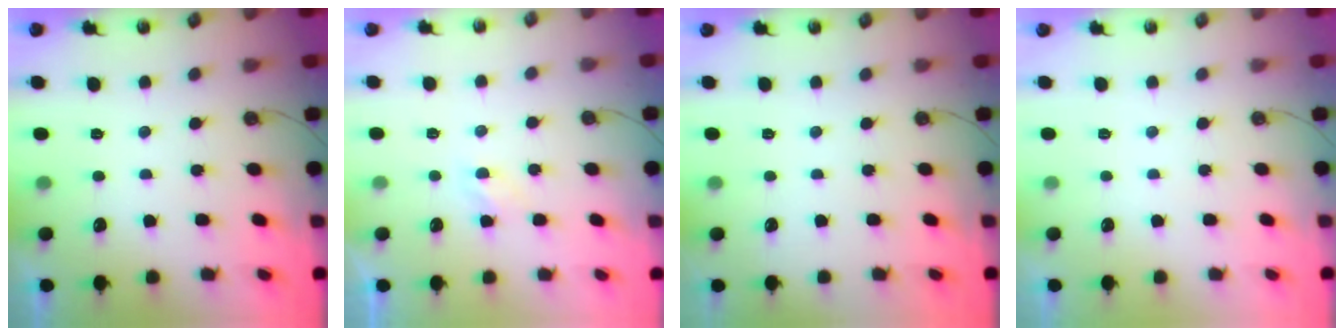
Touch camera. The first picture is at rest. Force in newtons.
{"total": 2.3, "press": 2.3, "slide": 0.4}
{"total": 0.0}
{"total": 0.0}